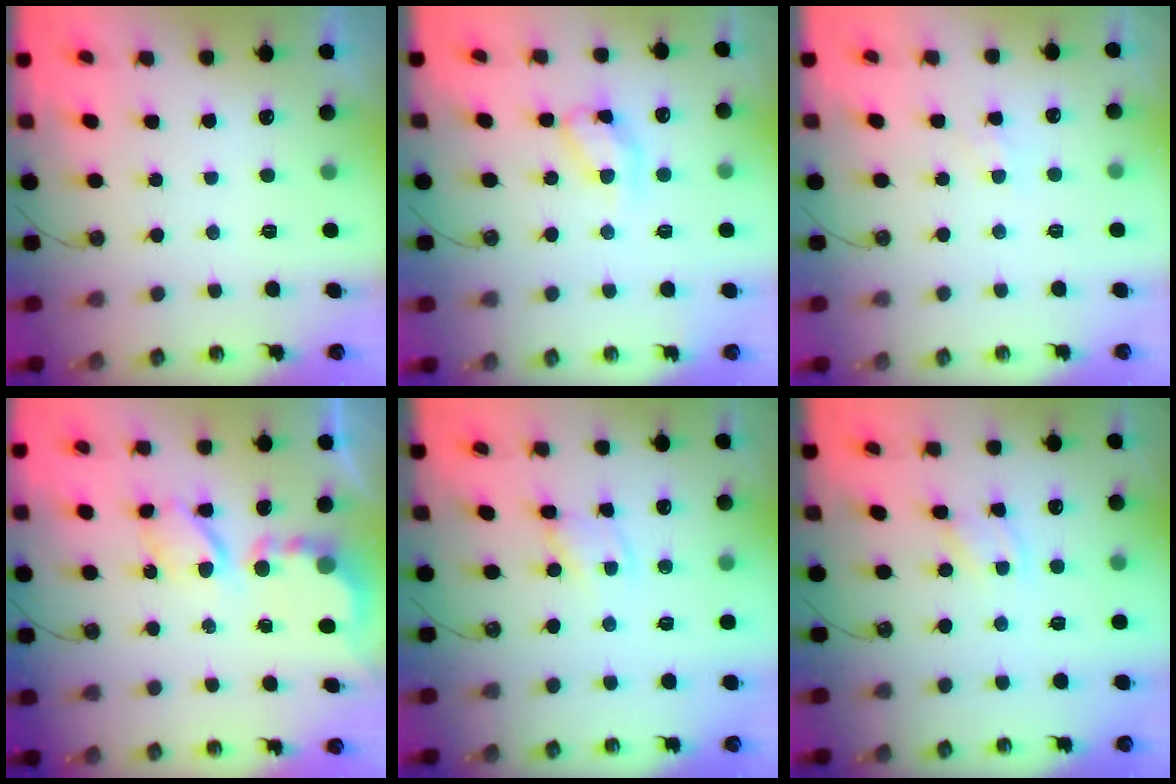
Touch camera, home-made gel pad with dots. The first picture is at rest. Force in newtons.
{"total": 11.1, "press": 11.0, "slide": 0.9}
{"total": 3.1, "press": 3.0, "slide": 0.4}
{"total": 6.0, "press": 6.0, "slide": 0.3}
{"total": 1.9, "press": 1.9, "slide": 0.3}
{"total": 2.3, "press": 2.3, "slide": 0.4}